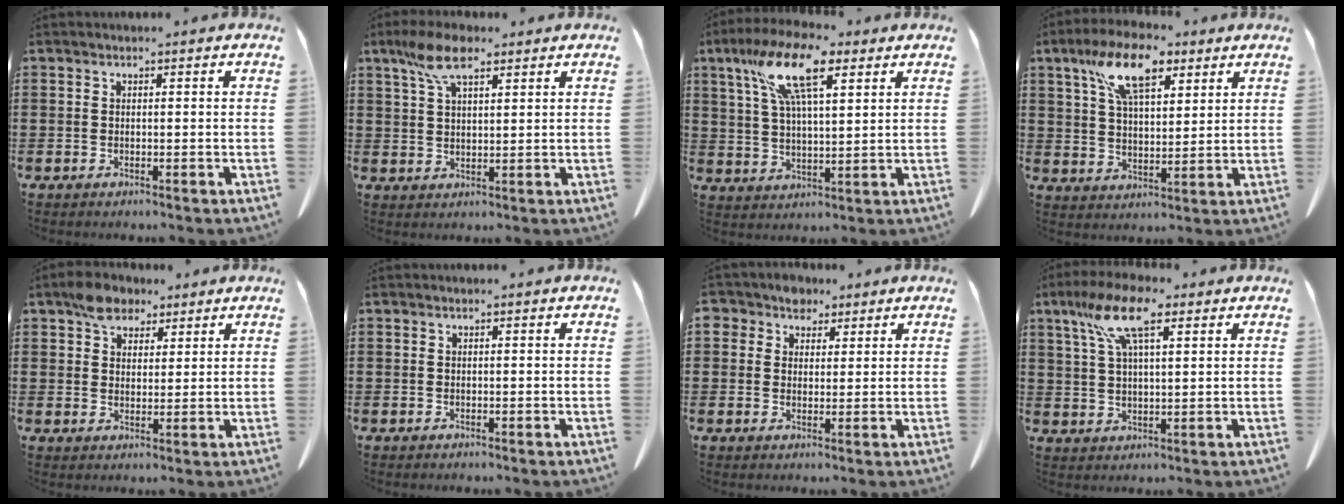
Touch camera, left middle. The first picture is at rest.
{"total": 7.2, "force": [4.4, 2.5, 5.1], "torque": [-0.112, 0.004, 0.081]}
{"total": 12.7, "force": [7.1, 4.2, 9.7], "torque": [-0.209, 0.000, 0.126]}
{"total": 11.3, "force": [6.7, 4.8, 7.7], "torque": [-0.152, -0.003, 0.120]}
{"total": 5.1, "force": [3.8, 2.9, 1.7], "torque": [-0.040, 0.009, 0.072]}
{"total": 0.0}
{"total": 3.9, "force": [2.6, 2.9, 0.8], "torque": [-0.026, 0.006, 0.045]}
{"total": 9.8, "force": [5.5, 2.9, 7.5], "torque": [-0.167, 0.003, 0.096]}